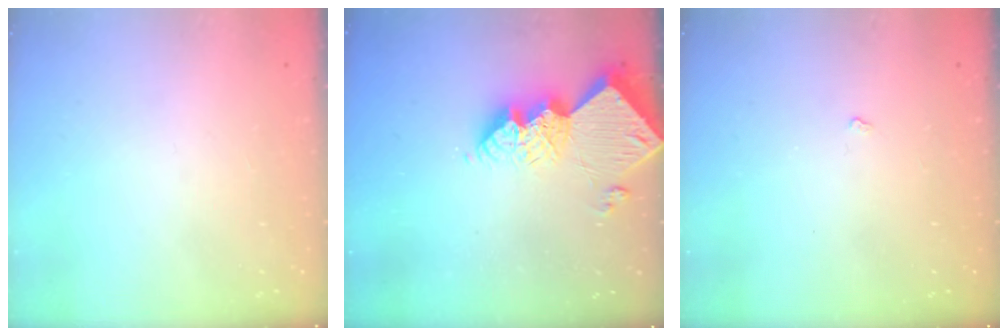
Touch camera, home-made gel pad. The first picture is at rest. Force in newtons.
{"total": 16.7, "press": 16.6, "slide": 1.4}
{"total": 2.4, "press": 2.3, "slide": 0.4}